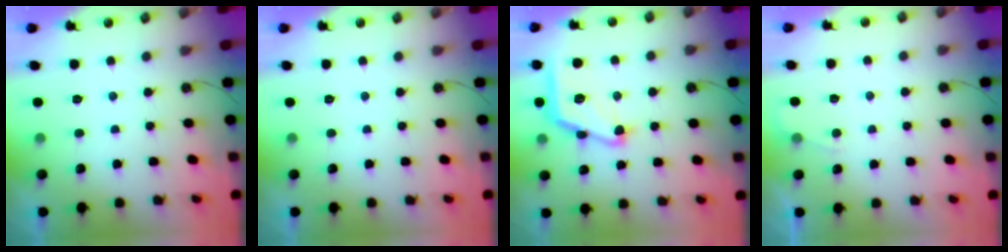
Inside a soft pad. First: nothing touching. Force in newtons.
{"total": 0.0}
{"total": 15.9, "press": 15.9, "slide": 0.5}
{"total": 3.1, "press": 3.1, "slide": 0.4}